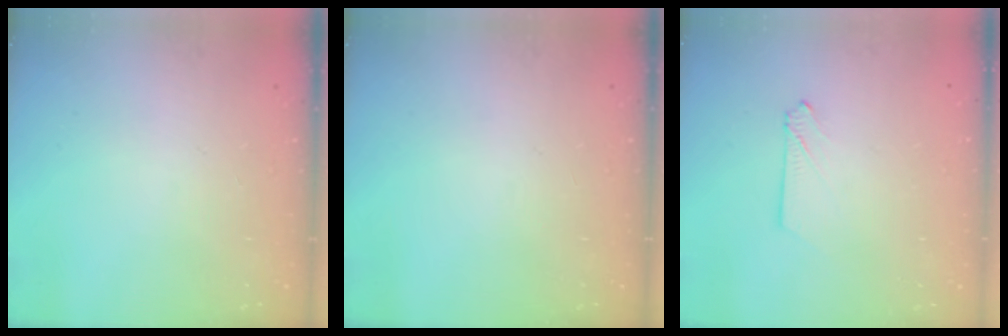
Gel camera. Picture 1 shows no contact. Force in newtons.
{"total": 0.0}
{"total": 2.2, "press": 2.1, "slide": 0.3}